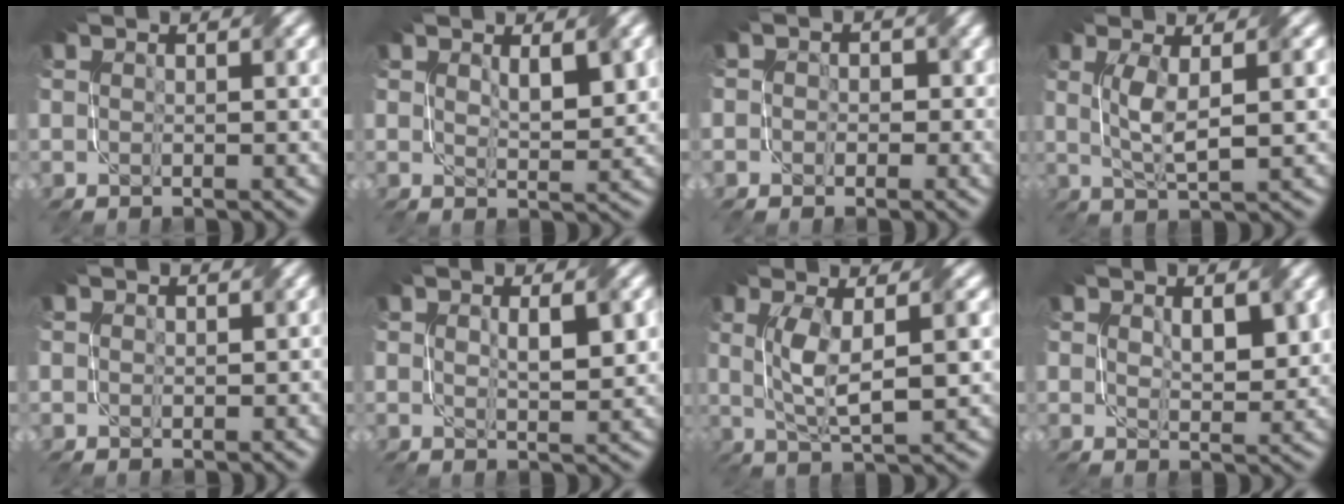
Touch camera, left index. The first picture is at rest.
{"total": 2.5, "force": [1.1, 1.0, 2.1], "torque": [-0.036, -0.006, 0.024]}
{"total": 2.8, "force": [0.2, 2.6, 1.1], "torque": [0.006, 0.003, -0.025]}
{"total": 3.6, "force": [0.7, 0.8, 3.4], "torque": [-0.071, -0.001, 0.017]}
{"total": 0.6, "force": [0.1, 0.6, 0.3], "torque": [-0.004, -0.003, -0.001]}
{"total": 2.5, "force": [0.6, 0.9, 2.3], "torque": [-0.040, -0.002, 0.012]}
{"total": 4.8, "force": [0.6, 1.2, 4.6], "torque": [-0.090, 0.001, 0.016]}
{"total": 2.7, "force": [0.9, 1.4, 2.2], "torque": [-0.037, -0.007, 0.021]}